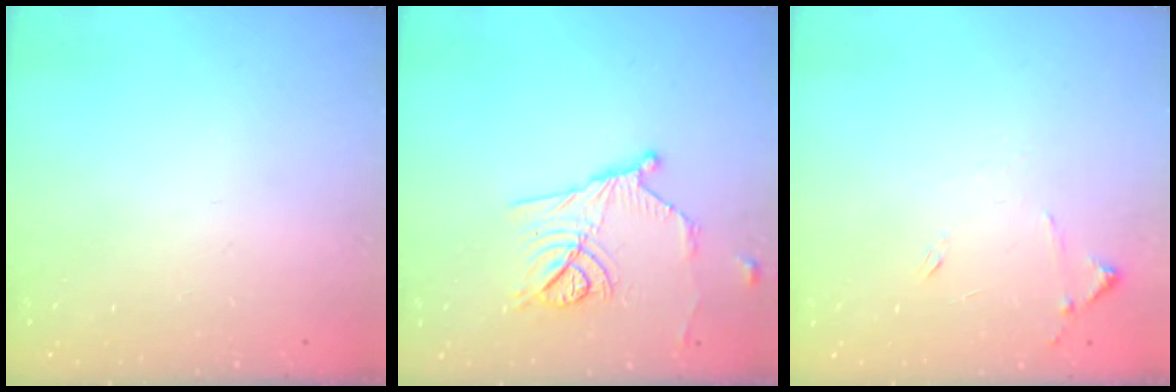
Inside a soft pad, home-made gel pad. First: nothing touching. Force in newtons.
{"total": 13.6, "press": 13.4, "slide": 2.4}
{"total": 8.0, "press": 8.0, "slide": 0.7}